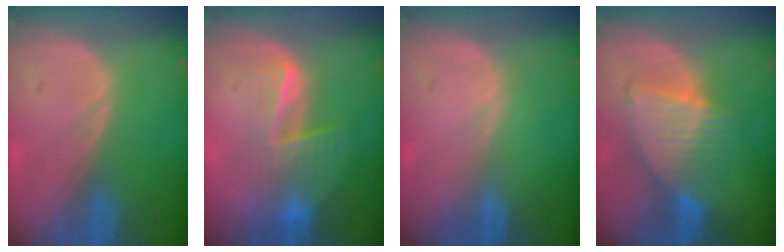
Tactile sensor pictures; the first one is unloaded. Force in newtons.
{"total": 6.7, "press": 6.4, "slide": 2.2}
{"total": 0.0}
{"total": 6.8, "press": 6.7, "slide": 1.2}